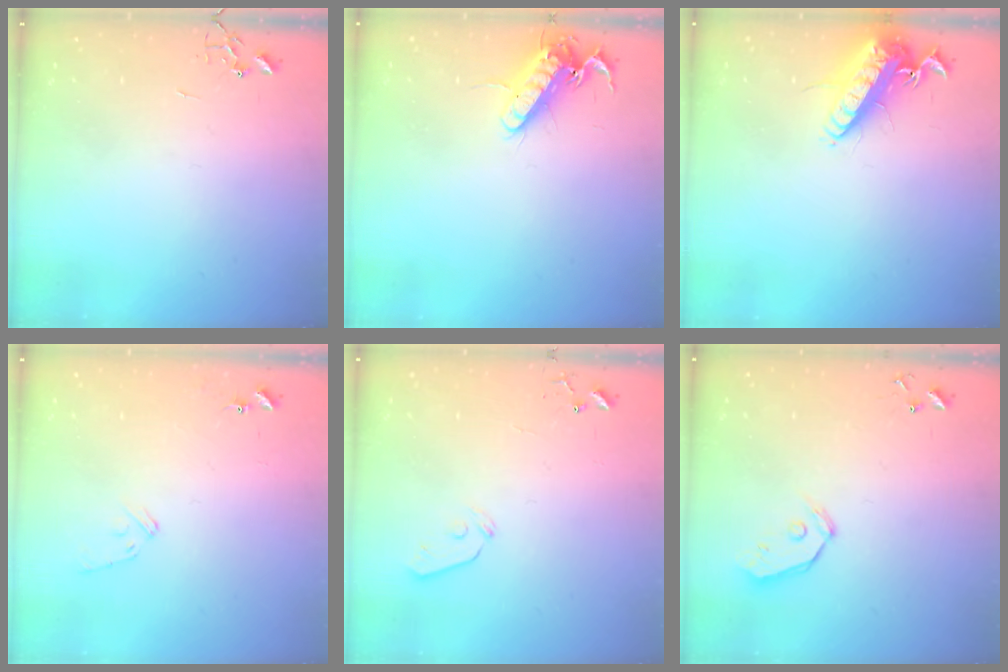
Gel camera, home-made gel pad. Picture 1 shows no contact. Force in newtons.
{"total": 13.5, "press": 13.3, "slide": 1.9}
{"total": 15.9, "press": 15.5, "slide": 3.3}
{"total": 8.2, "press": 8.2, "slide": 0.3}
{"total": 4.4, "press": 4.3, "slide": 0.6}
{"total": 6.3, "press": 6.3, "slide": 0.7}